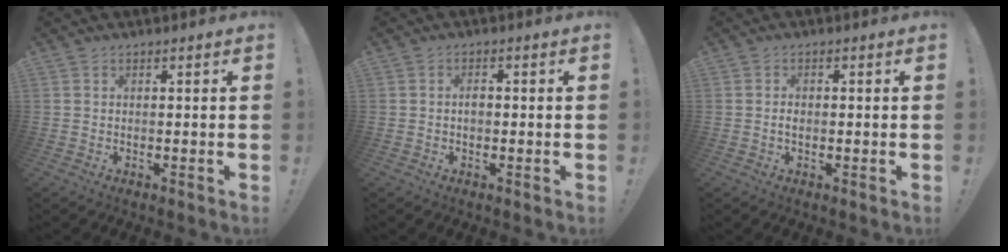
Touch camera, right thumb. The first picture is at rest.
{"total": 1.7, "force": [-0.3, 1.3, 1.1], "torque": [-0.018, 0.008, -0.007]}
{"total": 1.4, "force": [-0.4, 1.0, 0.9], "torque": [-0.022, 0.009, -0.006]}